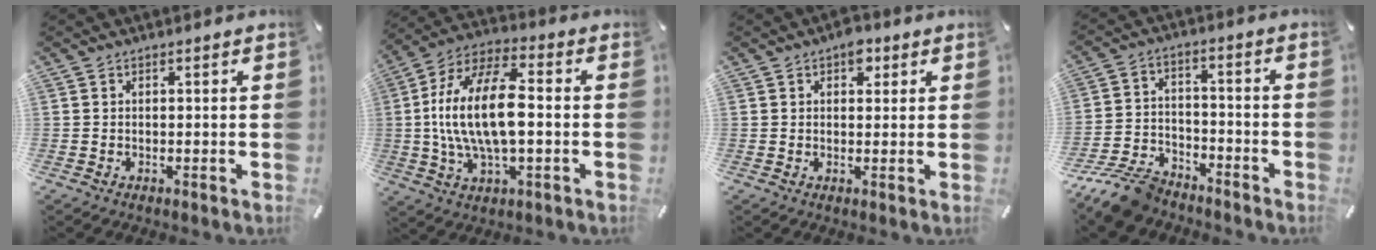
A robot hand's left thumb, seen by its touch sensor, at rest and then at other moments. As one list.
[{"total": 18.1, "force": [-0.7, 8.0, 16.2], "torque": [-0.337, 0.000, -0.016]}, {"total": 4.1, "force": [1.9, 2.7, 2.5], "torque": [-0.013, -0.007, 0.024]}, {"total": 11.3, "force": [-9.4, 4.6, 4.2], "torque": [-0.076, 0.052, -0.178]}]